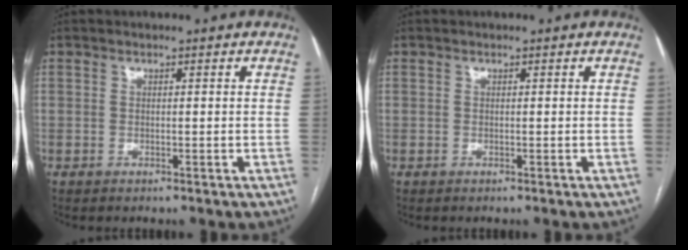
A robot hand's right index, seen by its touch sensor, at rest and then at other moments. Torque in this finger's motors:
{"motor_torque": [-0.03, -0.03, 0.00, 0.00]}